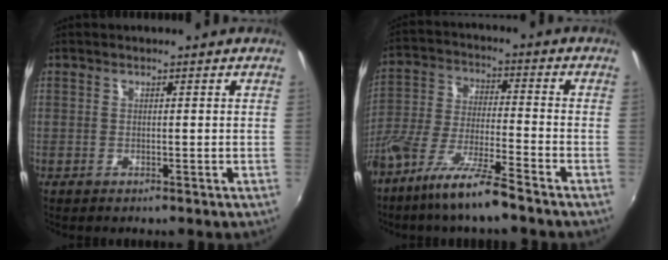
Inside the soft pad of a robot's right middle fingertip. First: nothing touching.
{"total": 11.5, "force": [-8.5, 0.6, 7.7], "torque": [-0.161, -0.017, -0.160]}